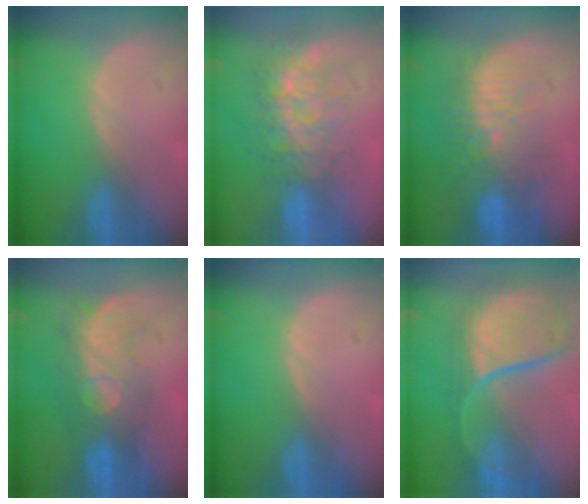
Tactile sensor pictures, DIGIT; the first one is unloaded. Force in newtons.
{"total": 9.0, "press": 7.6, "slide": 4.7}
{"total": 11.3, "press": 9.9, "slide": 5.3}
{"total": 8.1, "press": 7.8, "slide": 2.4}
{"total": 0.0}
{"total": 11.6, "press": 9.9, "slide": 6.1}